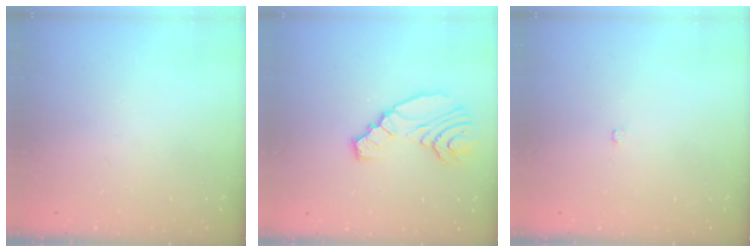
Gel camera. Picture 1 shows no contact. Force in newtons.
{"total": 12.4, "press": 11.6, "slide": 4.3}
{"total": 2.0, "press": 2.0, "slide": 0.3}